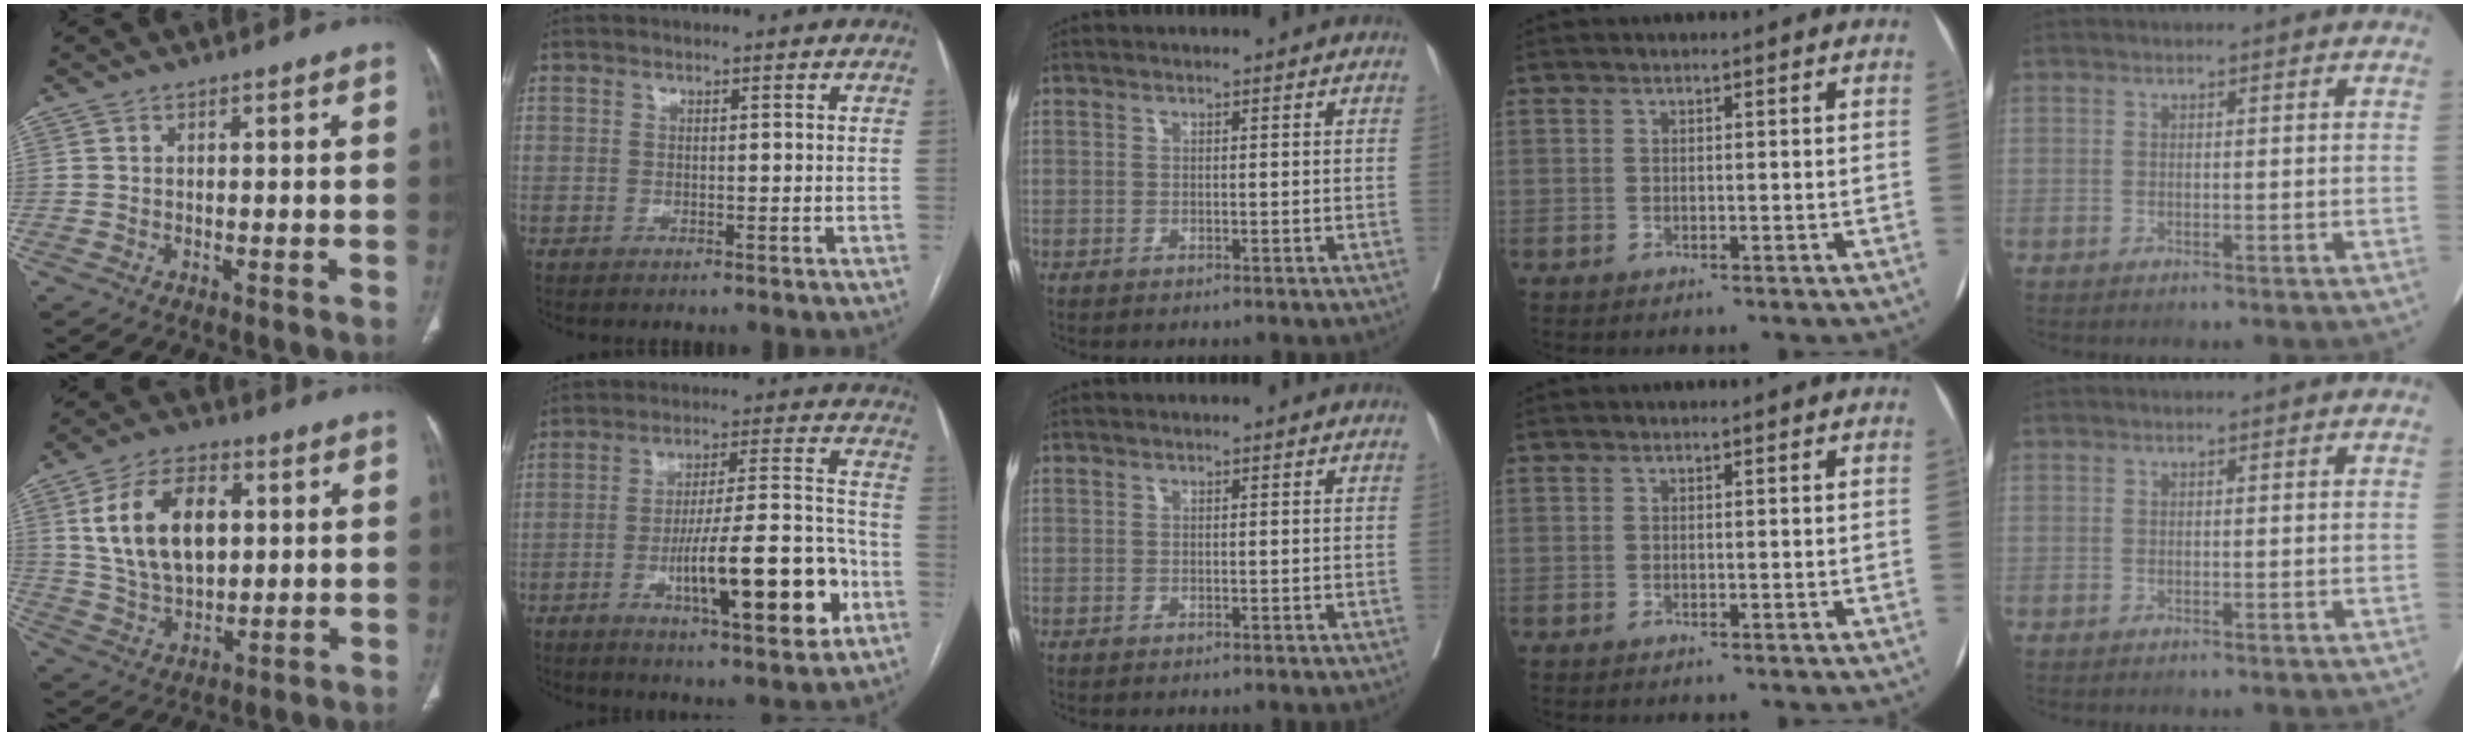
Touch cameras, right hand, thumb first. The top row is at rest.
{"thumb": {"total": 15.6, "force": [3.8, 9.5, 11.8], "torque": [-0.186, -0.005, 0.073]}, "index": {"total": 16.8, "force": [-5.9, 2.8, 15.5], "torque": [-0.242, 0.006, -0.083]}}